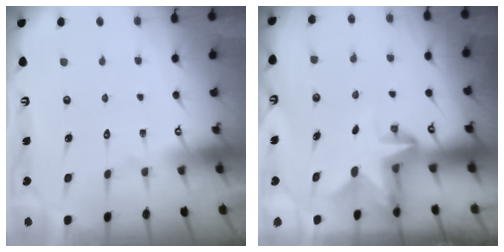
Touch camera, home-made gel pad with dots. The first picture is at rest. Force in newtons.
{"total": 2.8, "press": 2.7, "slide": 0.5}